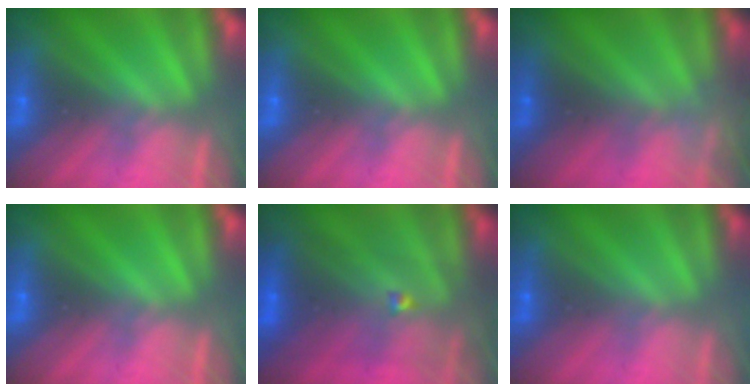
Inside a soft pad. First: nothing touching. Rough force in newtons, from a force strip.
{"total": 0.0}
{"total": 2.3}
{"total": 0.0}
{"total": 4.7}
{"total": 2.6}